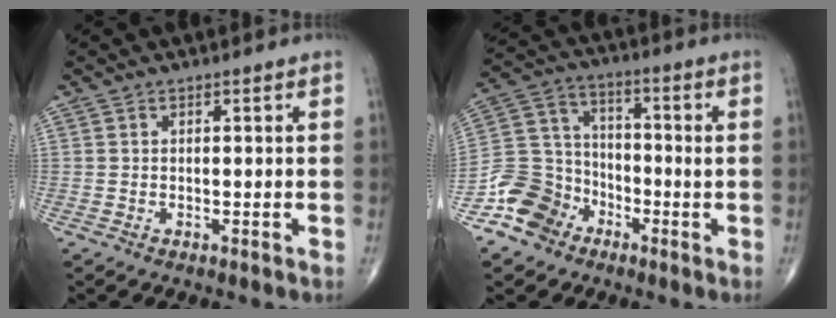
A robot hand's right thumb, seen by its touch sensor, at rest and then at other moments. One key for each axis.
{"total": 11.1, "fx": -6.1, "fy": 8.7, "fz": 3.3, "tx": -0.041, "ty": 0.057, "tz": -0.123}